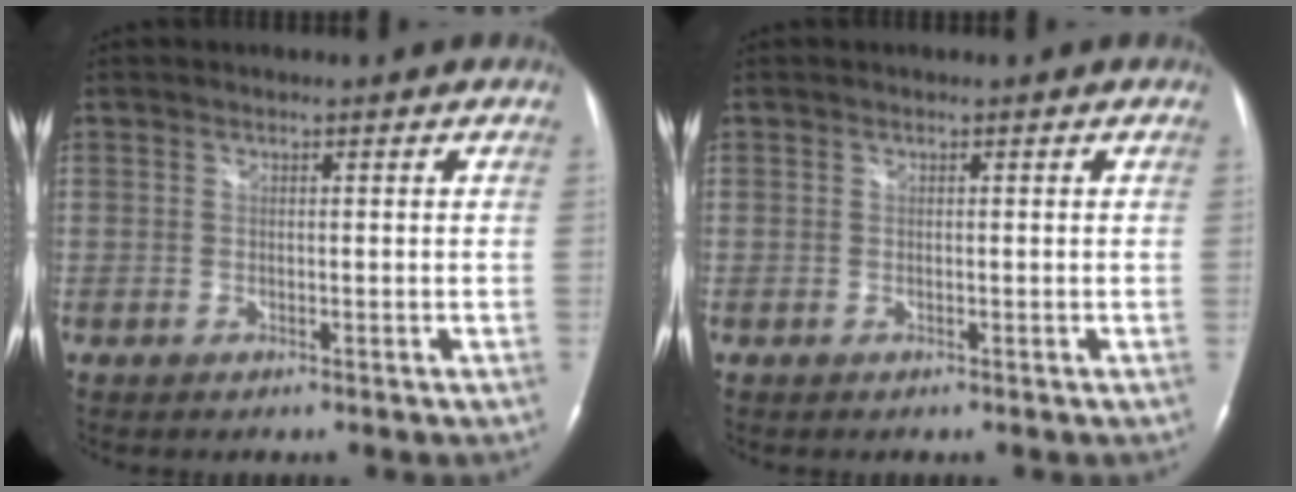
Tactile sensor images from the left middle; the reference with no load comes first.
{"total": 0.0}